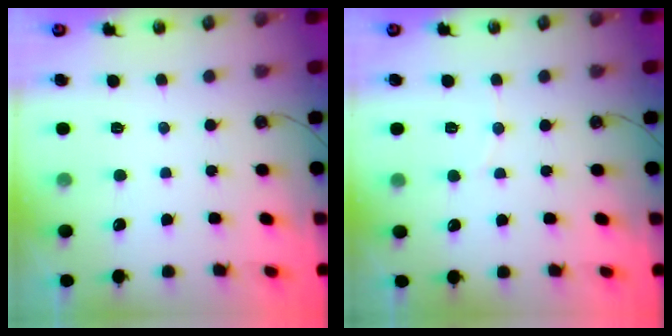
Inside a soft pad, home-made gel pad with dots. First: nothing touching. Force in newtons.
{"total": 3.7, "press": 3.6, "slide": 0.6}